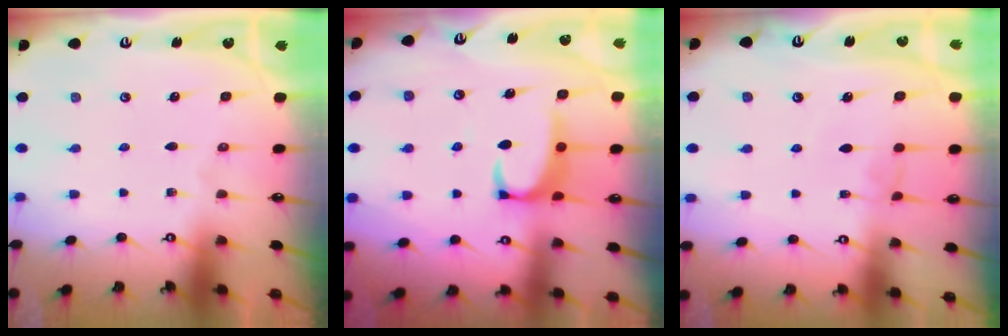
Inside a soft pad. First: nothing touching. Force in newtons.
{"total": 2.5, "press": 2.3, "slide": 0.8}
{"total": 2.0, "press": 1.9, "slide": 0.3}